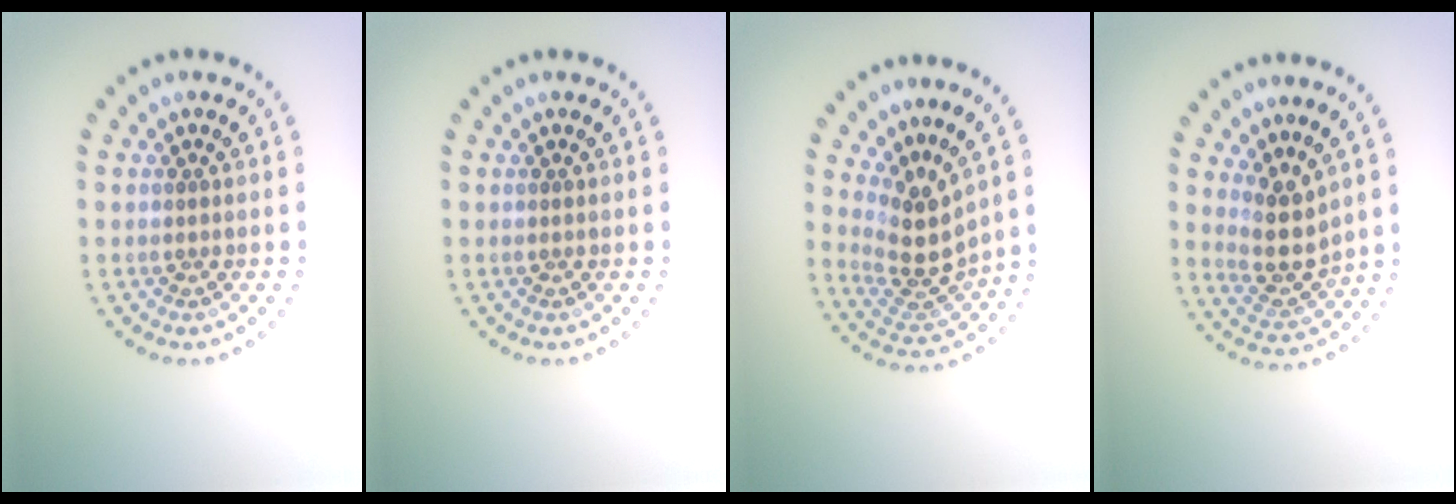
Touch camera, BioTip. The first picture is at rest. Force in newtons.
{"total": 0.0}
{"total": 3.8, "press": 2.8, "slide": 2.6}
{"total": 3.3, "press": 2.6, "slide": 2.1}